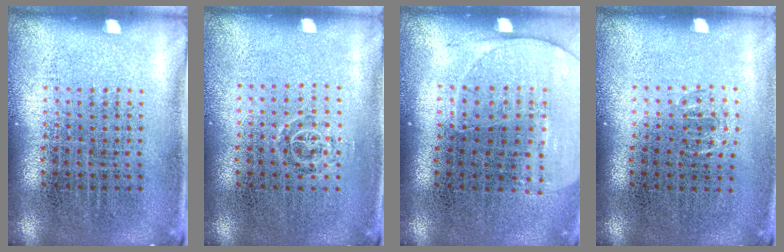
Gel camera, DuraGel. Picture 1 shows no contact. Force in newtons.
{"total": 0.7, "press": 0.5, "slide": 0.6}
{"total": 1.4, "press": 1.3, "slide": 0.6}
{"total": 0.5, "press": 0.5, "slide": 0.3}